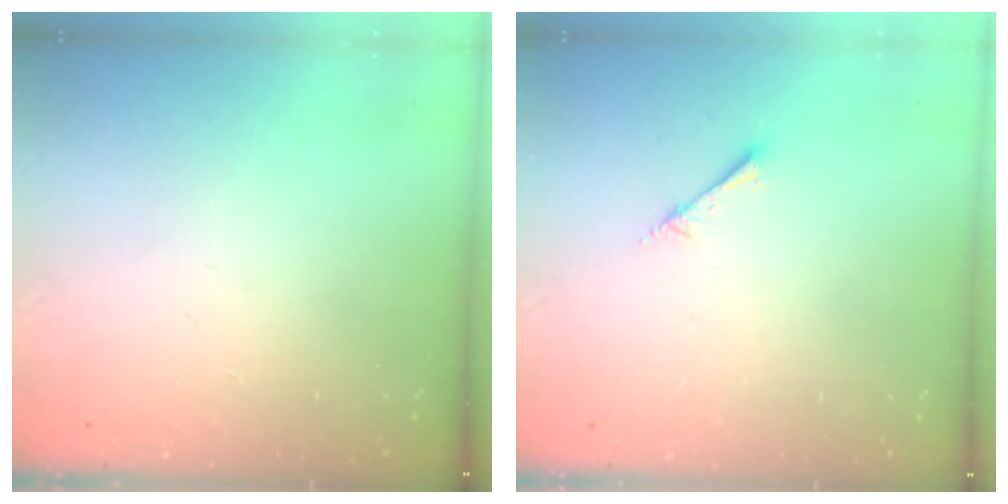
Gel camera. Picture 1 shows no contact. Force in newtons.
{"total": 2.6, "press": 2.6, "slide": 0.3}